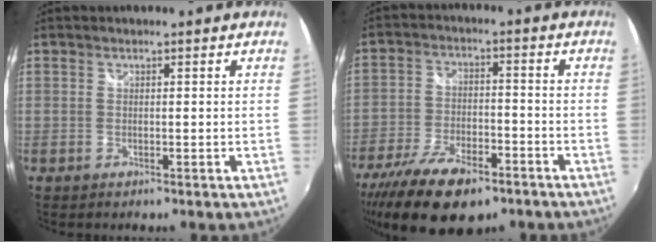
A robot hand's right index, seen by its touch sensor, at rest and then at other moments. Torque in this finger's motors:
{"motor_torque": [-0.38, -0.53, -0.09, -0.16]}